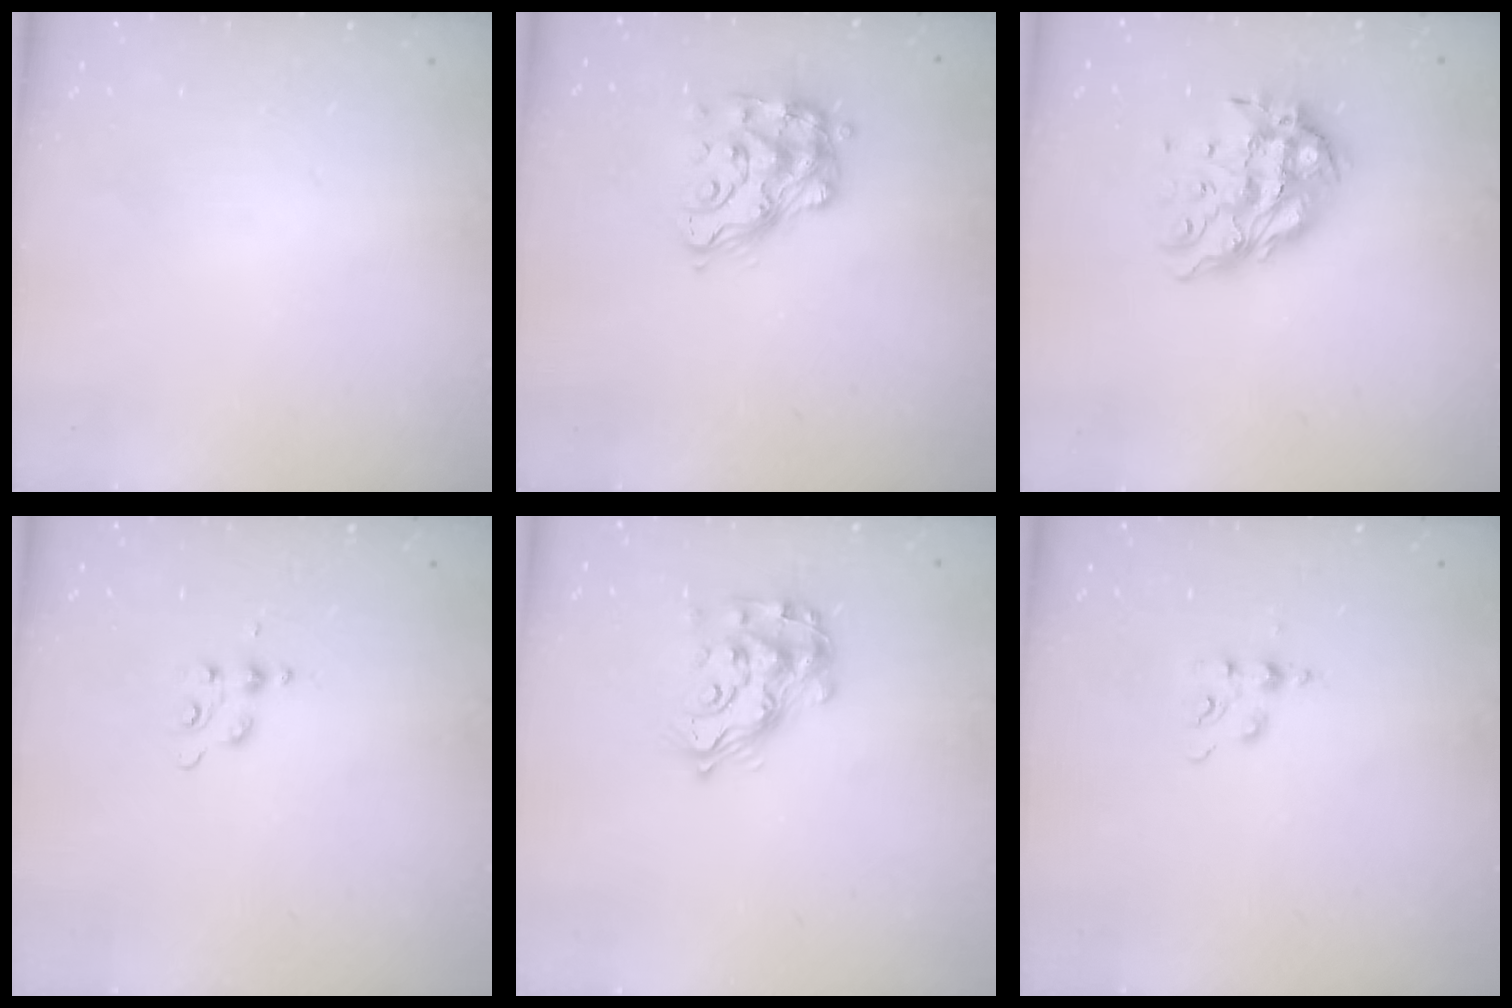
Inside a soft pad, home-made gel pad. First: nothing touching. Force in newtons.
{"total": 15.1, "press": 15.0, "slide": 0.9}
{"total": 11.6, "press": 11.5, "slide": 1.5}
{"total": 5.7, "press": 5.7, "slide": 0.1}
{"total": 14.9, "press": 14.8, "slide": 1.0}
{"total": 4.2, "press": 4.2, "slide": 0.4}